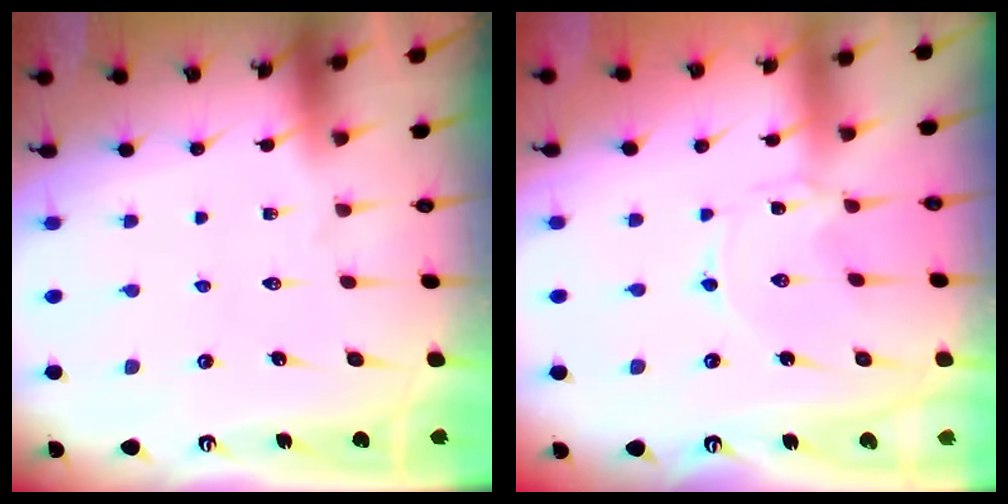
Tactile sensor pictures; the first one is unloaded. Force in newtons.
{"total": 0.0}